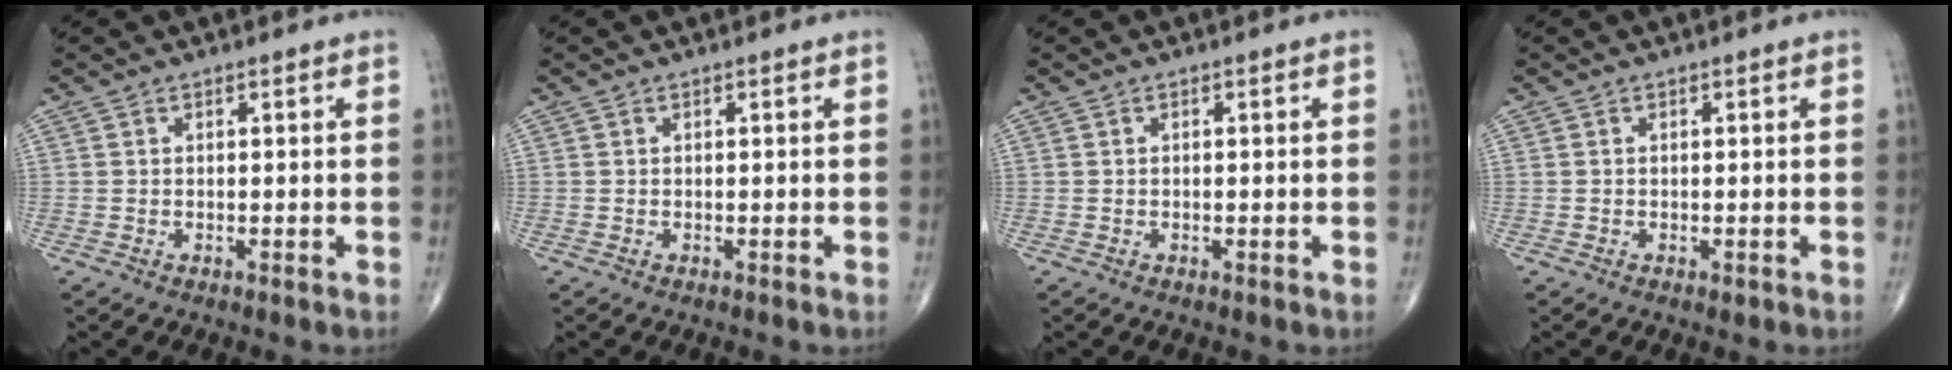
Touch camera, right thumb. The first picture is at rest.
{"total": 0.0}
{"total": 0.0}
{"total": 0.8, "force": [-0.1, 0.3, 0.7], "torque": [-0.010, -0.003, 0.001]}